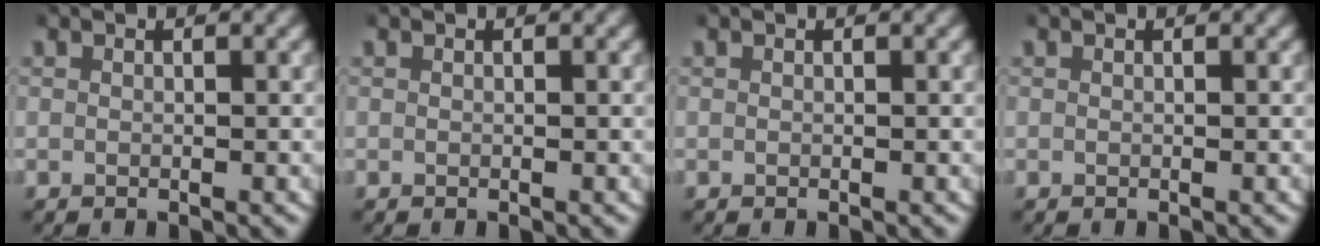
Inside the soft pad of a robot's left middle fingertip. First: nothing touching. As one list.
[{"total": 0.0}, {"total": 0.0}, {"total": 0.0}]